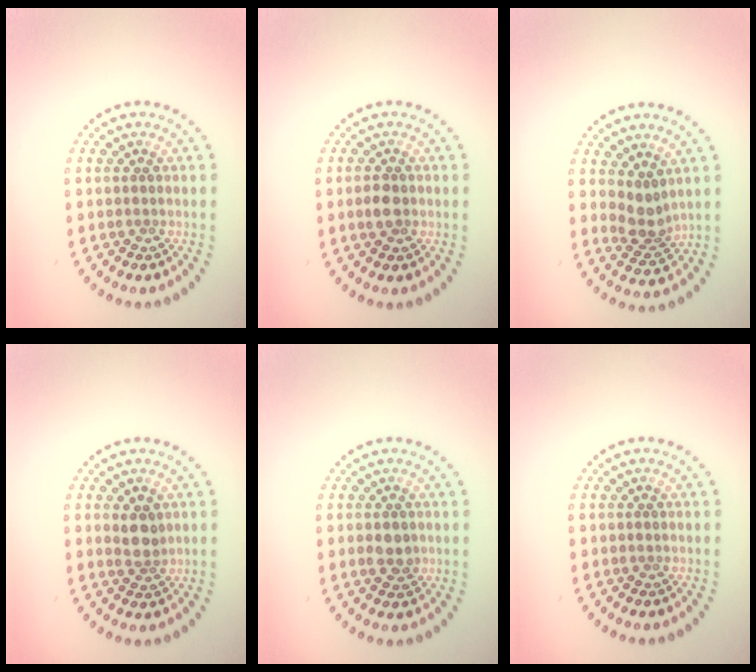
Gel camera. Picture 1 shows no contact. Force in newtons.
{"total": 1.7, "press": 1.7, "slide": 0.2}
{"total": 2.6, "press": 2.0, "slide": 1.6}
{"total": 2.0, "press": 1.8, "slide": 0.9}
{"total": 1.9, "press": 1.9, "slide": 0.3}
{"total": 0.0}